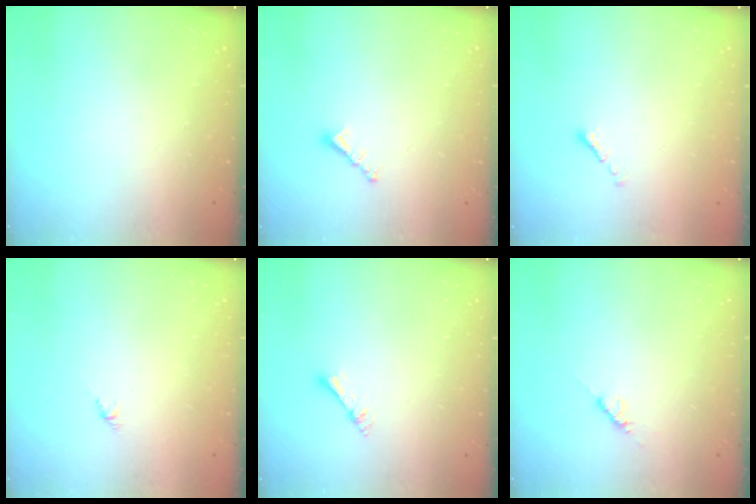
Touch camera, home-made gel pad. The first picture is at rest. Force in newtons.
{"total": 3.0, "press": 2.9, "slide": 0.4}
{"total": 0.0}
{"total": 1.9, "press": 1.8, "slide": 0.7}
{"total": 4.4, "press": 4.4, "slide": 0.3}
{"total": 3.9, "press": 3.8, "slide": 0.6}